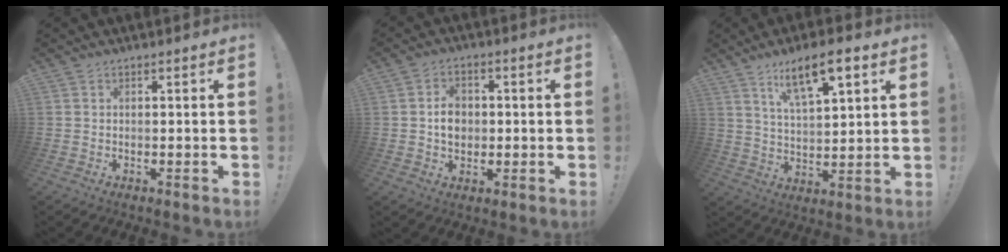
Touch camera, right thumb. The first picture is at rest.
{"total": 6.6, "force": [0.0, 5.6, 3.5], "torque": [-0.031, 0.003, 0.000]}
{"total": 11.8, "force": [7.0, 3.6, 8.9], "torque": [-0.142, -0.029, 0.116]}